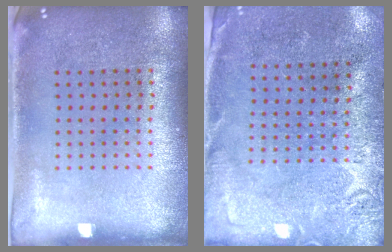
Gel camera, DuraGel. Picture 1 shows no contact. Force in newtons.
{"total": 2.7, "press": 2.6, "slide": 0.9}